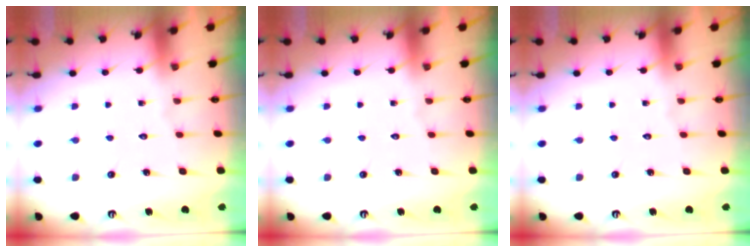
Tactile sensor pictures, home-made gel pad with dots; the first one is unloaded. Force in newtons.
{"total": 0.0}
{"total": 0.0}